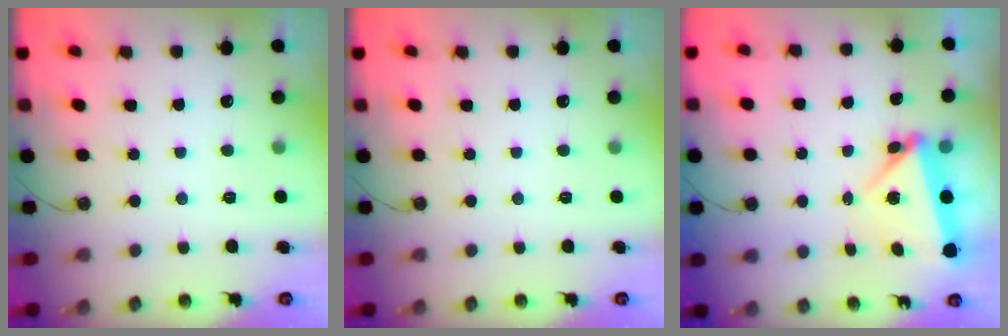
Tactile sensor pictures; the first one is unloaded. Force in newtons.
{"total": 0.0}
{"total": 5.5, "press": 5.4, "slide": 0.9}